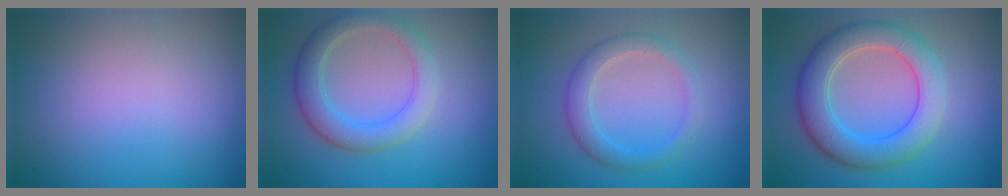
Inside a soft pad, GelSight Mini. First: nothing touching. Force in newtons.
{"total": 4.0, "press": 4.0, "slide": 0.2}
{"total": 2.8, "press": 2.8, "slide": 0.3}
{"total": 6.1, "press": 6.1, "slide": 0.3}